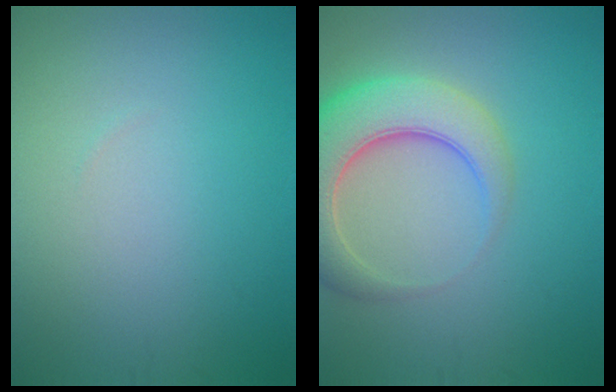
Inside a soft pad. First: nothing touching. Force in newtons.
{"total": 7.2, "press": 7.2, "slide": 0.6}